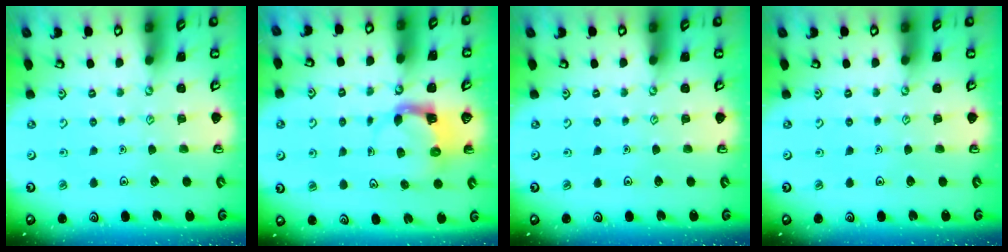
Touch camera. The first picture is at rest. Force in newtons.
{"total": 3.7, "press": 3.7, "slide": 0.6}
{"total": 0.0}
{"total": 0.0}